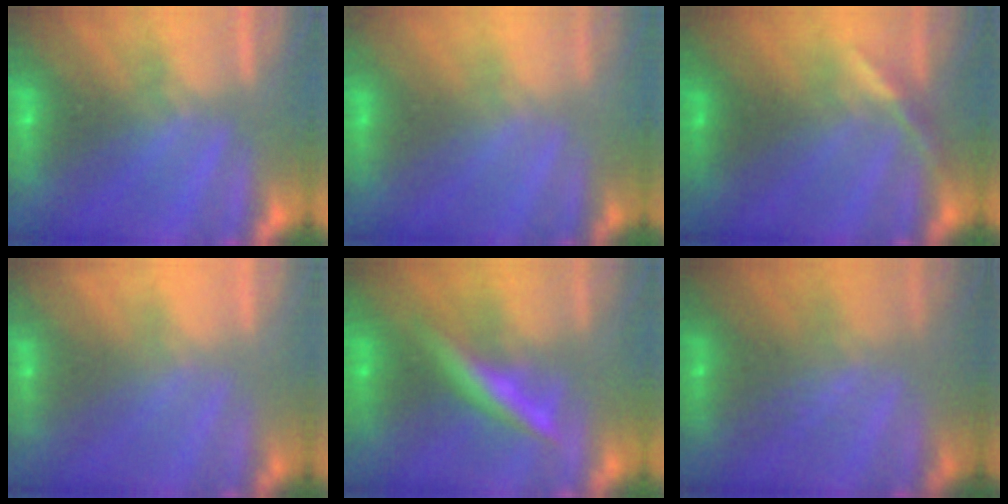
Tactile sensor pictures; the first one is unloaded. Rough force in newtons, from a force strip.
{"total": 2.4}
{"total": 3.0}
{"total": 2.1}
{"total": 2.8}
{"total": 2.4}